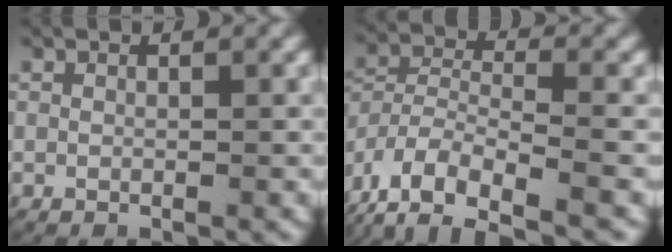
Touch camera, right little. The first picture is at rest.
{"total": 7.1, "force": [-3.4, 4.4, 4.5], "torque": [-0.097, -0.017, -0.052]}